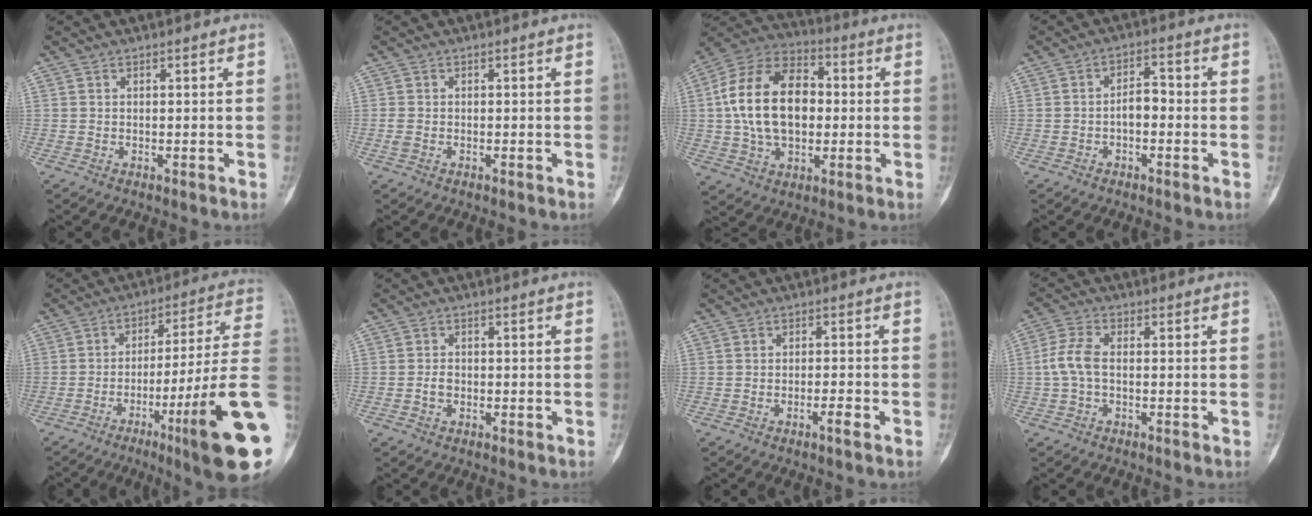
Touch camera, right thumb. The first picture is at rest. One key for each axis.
{"total": 1.2, "fx": -0.4, "fy": 0.8, "fz": 0.9, "tx": -0.030, "ty": 0.003, "tz": -0.008}
{"total": 19.3, "fx": 0.8, "fy": 12.5, "fz": 14.7, "tx": -0.251, "ty": 0.025, "tz": 0.012}
{"total": 3.8, "fx": -1.0, "fy": 2.1, "fz": 2.9, "tx": -0.035, "ty": 0.022, "tz": -0.025}
{"total": 22.3, "fx": -7.4, "fy": 0.8, "fz": 21.0, "tx": -0.267, "ty": 0.018, "tz": -0.114}
{"total": 1.7, "fx": -0.6, "fy": 1.2, "fz": 1.0, "tx": -0.016, "ty": 0.008, "tz": -0.013}
{"total": 2.5, "fx": -1.4, "fy": 0.3, "fz": 2.1, "tx": -0.036, "ty": 0.006, "tz": -0.026}
{"total": 5.1, "fx": -0.5, "fy": 2.7, "fz": 4.3, "tx": -0.103, "ty": 0.014, "tz": -0.018}